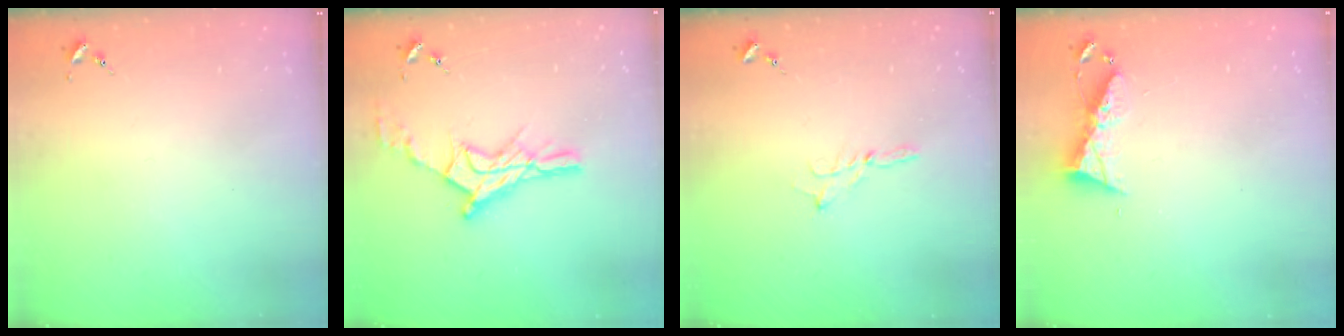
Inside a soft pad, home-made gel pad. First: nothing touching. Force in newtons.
{"total": 14.2, "press": 14.2, "slide": 1.1}
{"total": 2.3, "press": 2.3, "slide": 0.2}
{"total": 7.4, "press": 7.4, "slide": 0.4}